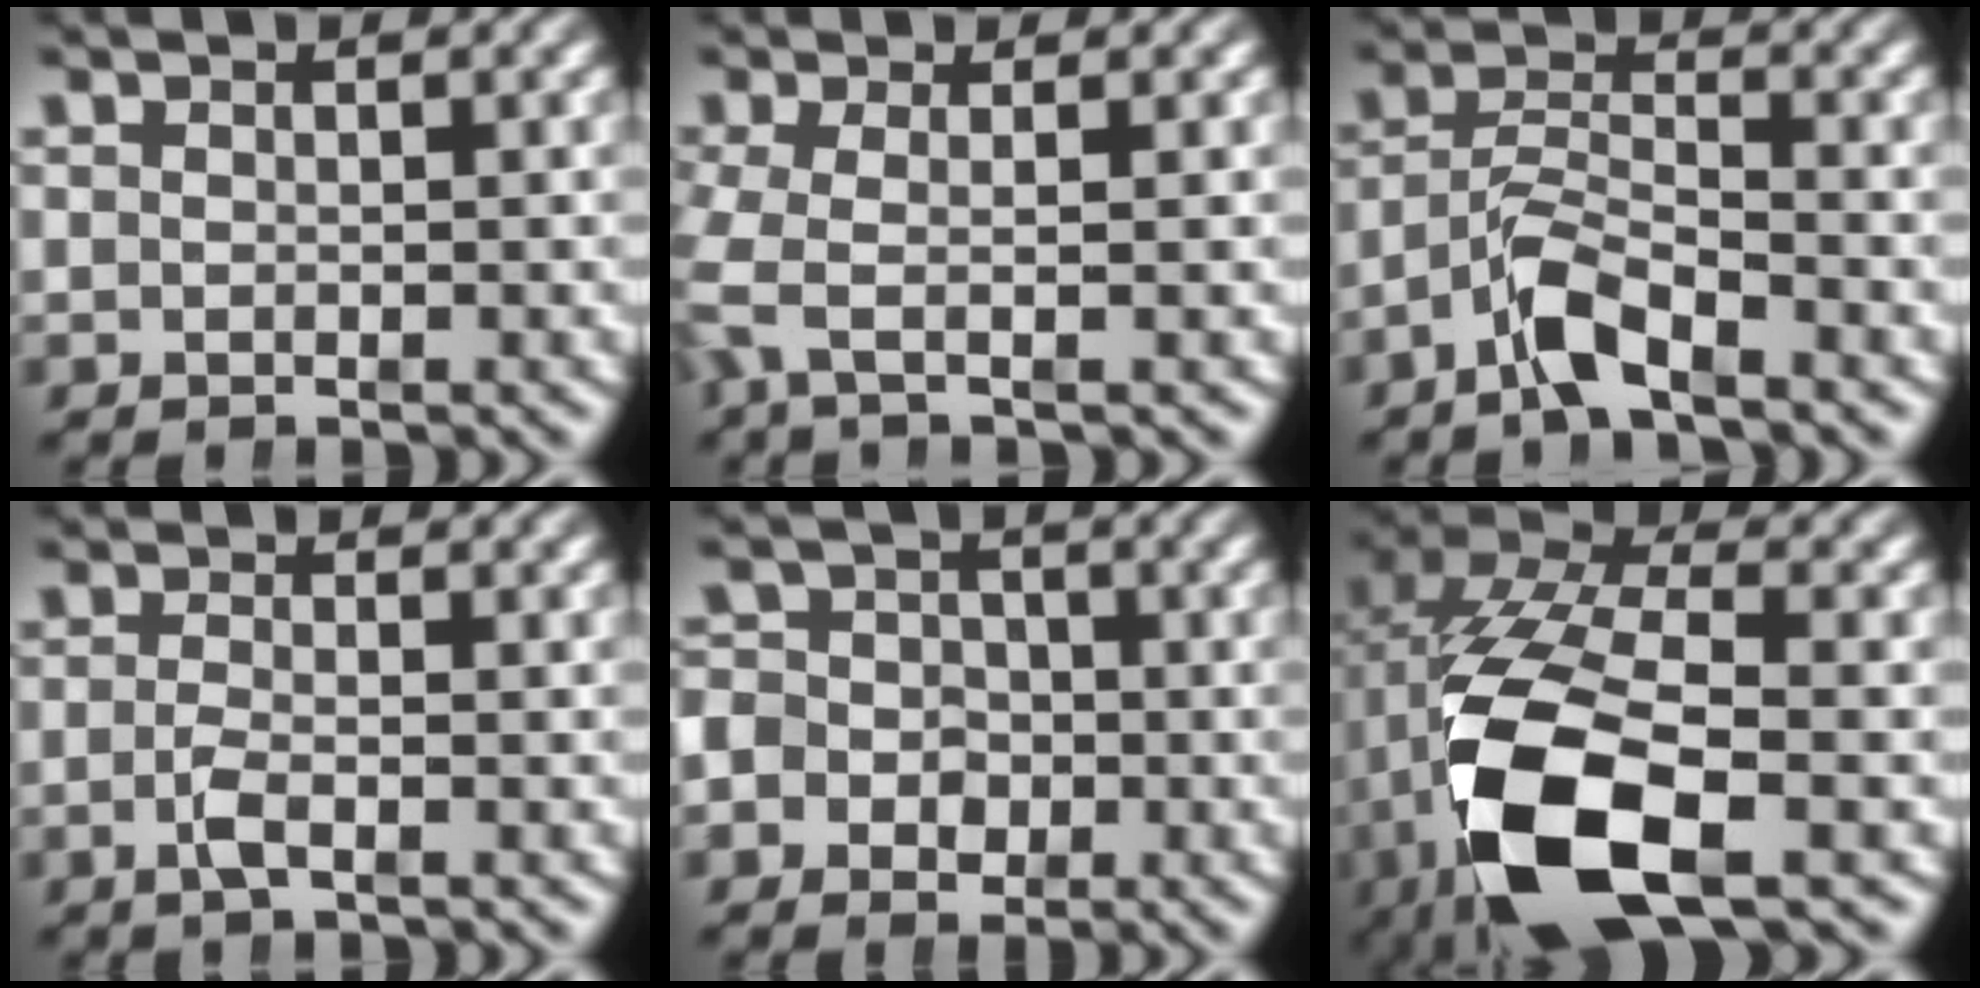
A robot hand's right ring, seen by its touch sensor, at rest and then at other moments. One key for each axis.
{"total": 3.1, "fx": -0.1, "fy": 1.2, "fz": 2.9, "tx": -0.085, "ty": -0.008, "tz": 0.001}
{"total": 4.1, "fx": -2.2, "fy": 1.8, "fz": 2.9, "tx": -0.059, "ty": -0.014, "tz": -0.039}
{"total": 1.9, "fx": -1.3, "fy": 0.1, "fz": 1.4, "tx": -0.037, "ty": -0.014, "tz": -0.018}
{"total": 5.7, "fx": -1.4, "fy": 5.1, "fz": 2.1, "tx": -0.037, "ty": -0.014, "tz": -0.027}
{"total": 13.4, "fx": -1.7, "fy": 7.6, "fz": 11.0, "tx": -0.246, "ty": -0.037, "tz": -0.012}